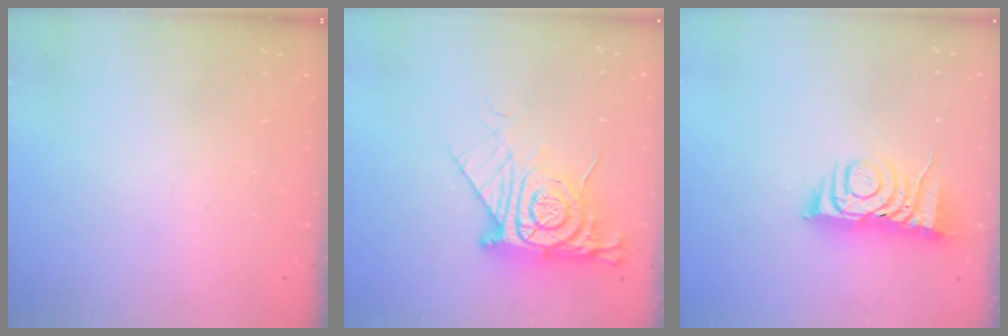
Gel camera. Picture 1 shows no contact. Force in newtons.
{"total": 14.5, "press": 14.4, "slide": 1.2}
{"total": 7.7, "press": 7.7, "slide": 0.7}